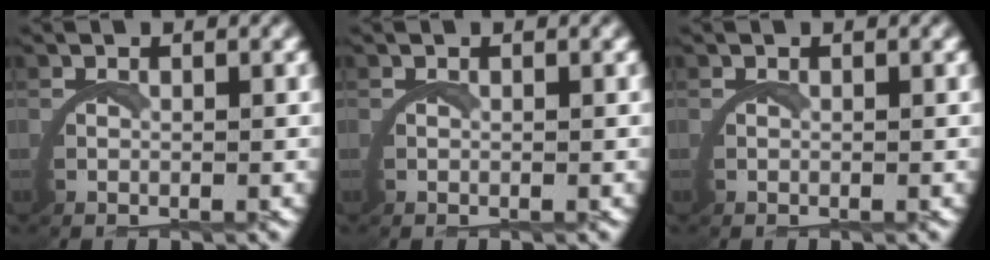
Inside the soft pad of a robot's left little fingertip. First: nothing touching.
{"total": 0.0}
{"total": 0.0}